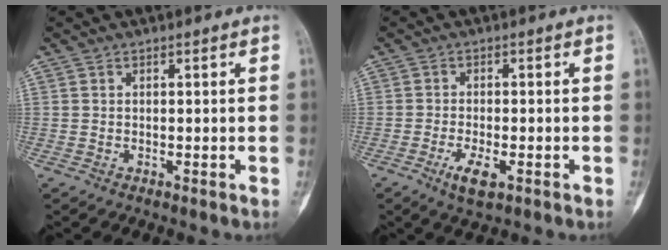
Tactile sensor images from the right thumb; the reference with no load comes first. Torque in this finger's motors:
{"motor_torque": [-0.30, 0.37, 0.18, 0.17, -0.01]}